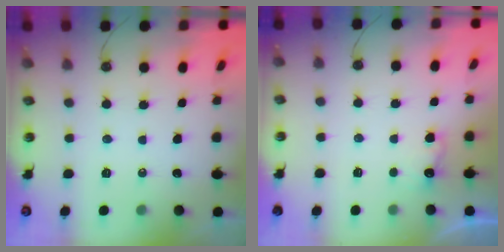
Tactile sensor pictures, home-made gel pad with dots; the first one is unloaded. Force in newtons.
{"total": 3.5, "press": 3.3, "slide": 1.0}